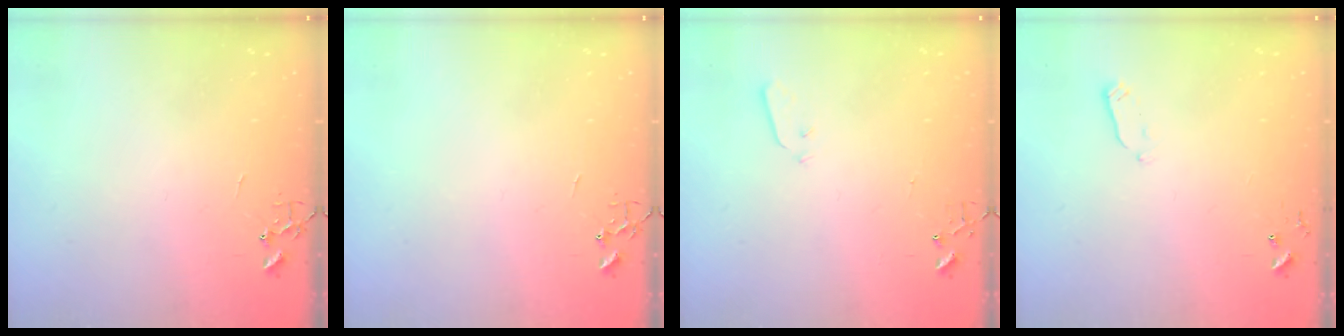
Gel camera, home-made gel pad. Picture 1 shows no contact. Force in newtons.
{"total": 0.0}
{"total": 2.9, "press": 2.8, "slide": 0.8}
{"total": 2.7, "press": 2.6, "slide": 0.4}